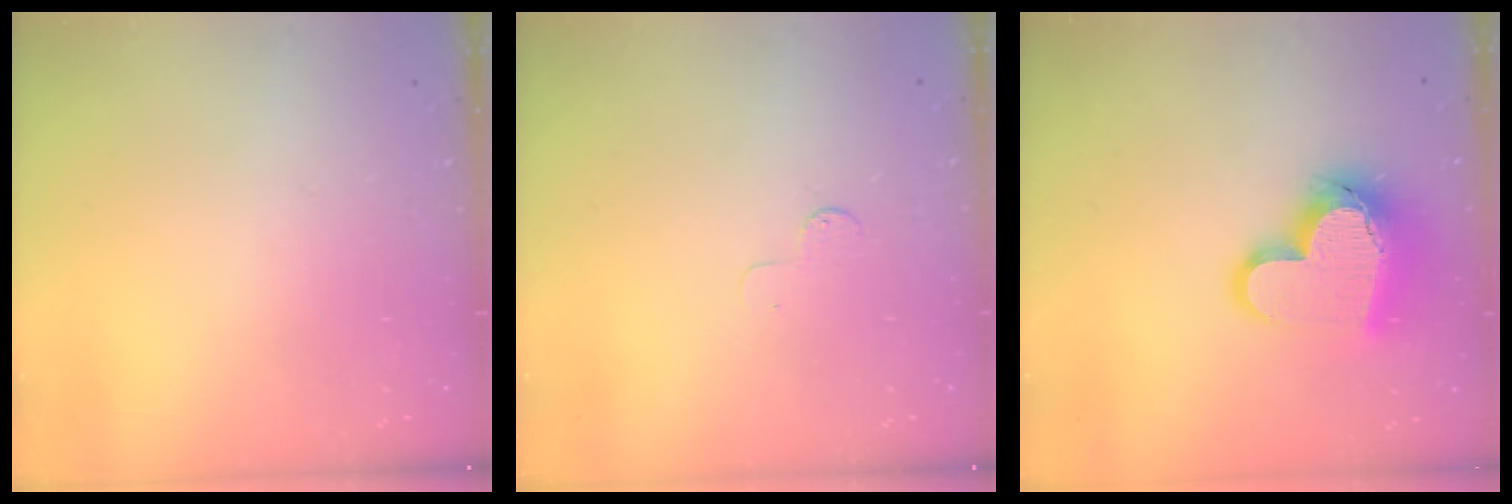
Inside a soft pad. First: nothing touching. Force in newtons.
{"total": 2.6, "press": 2.6, "slide": 0.3}
{"total": 15.9, "press": 15.7, "slide": 2.2}